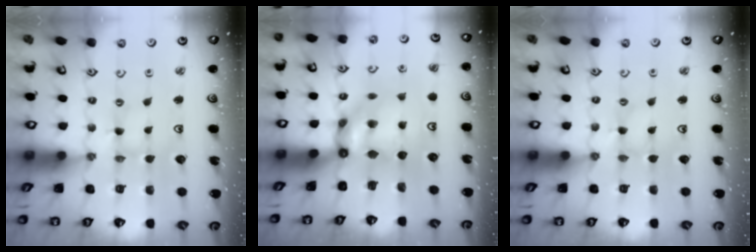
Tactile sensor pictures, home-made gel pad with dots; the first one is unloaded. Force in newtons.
{"total": 8.8, "press": 8.8, "slide": 0.6}
{"total": 0.0}